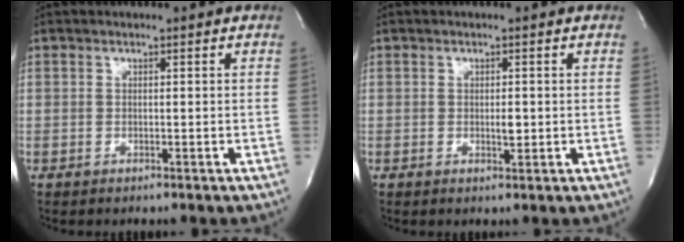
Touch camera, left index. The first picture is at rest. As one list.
[{"total": 1.4, "force": [-0.2, 0.5, 1.3], "torque": [-0.021, -0.004, -0.002]}]